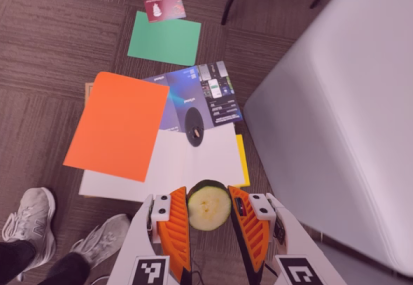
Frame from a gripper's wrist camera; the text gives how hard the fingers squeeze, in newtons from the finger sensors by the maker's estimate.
{"total": 9.0, "left": 9.5, "right": 8.4}